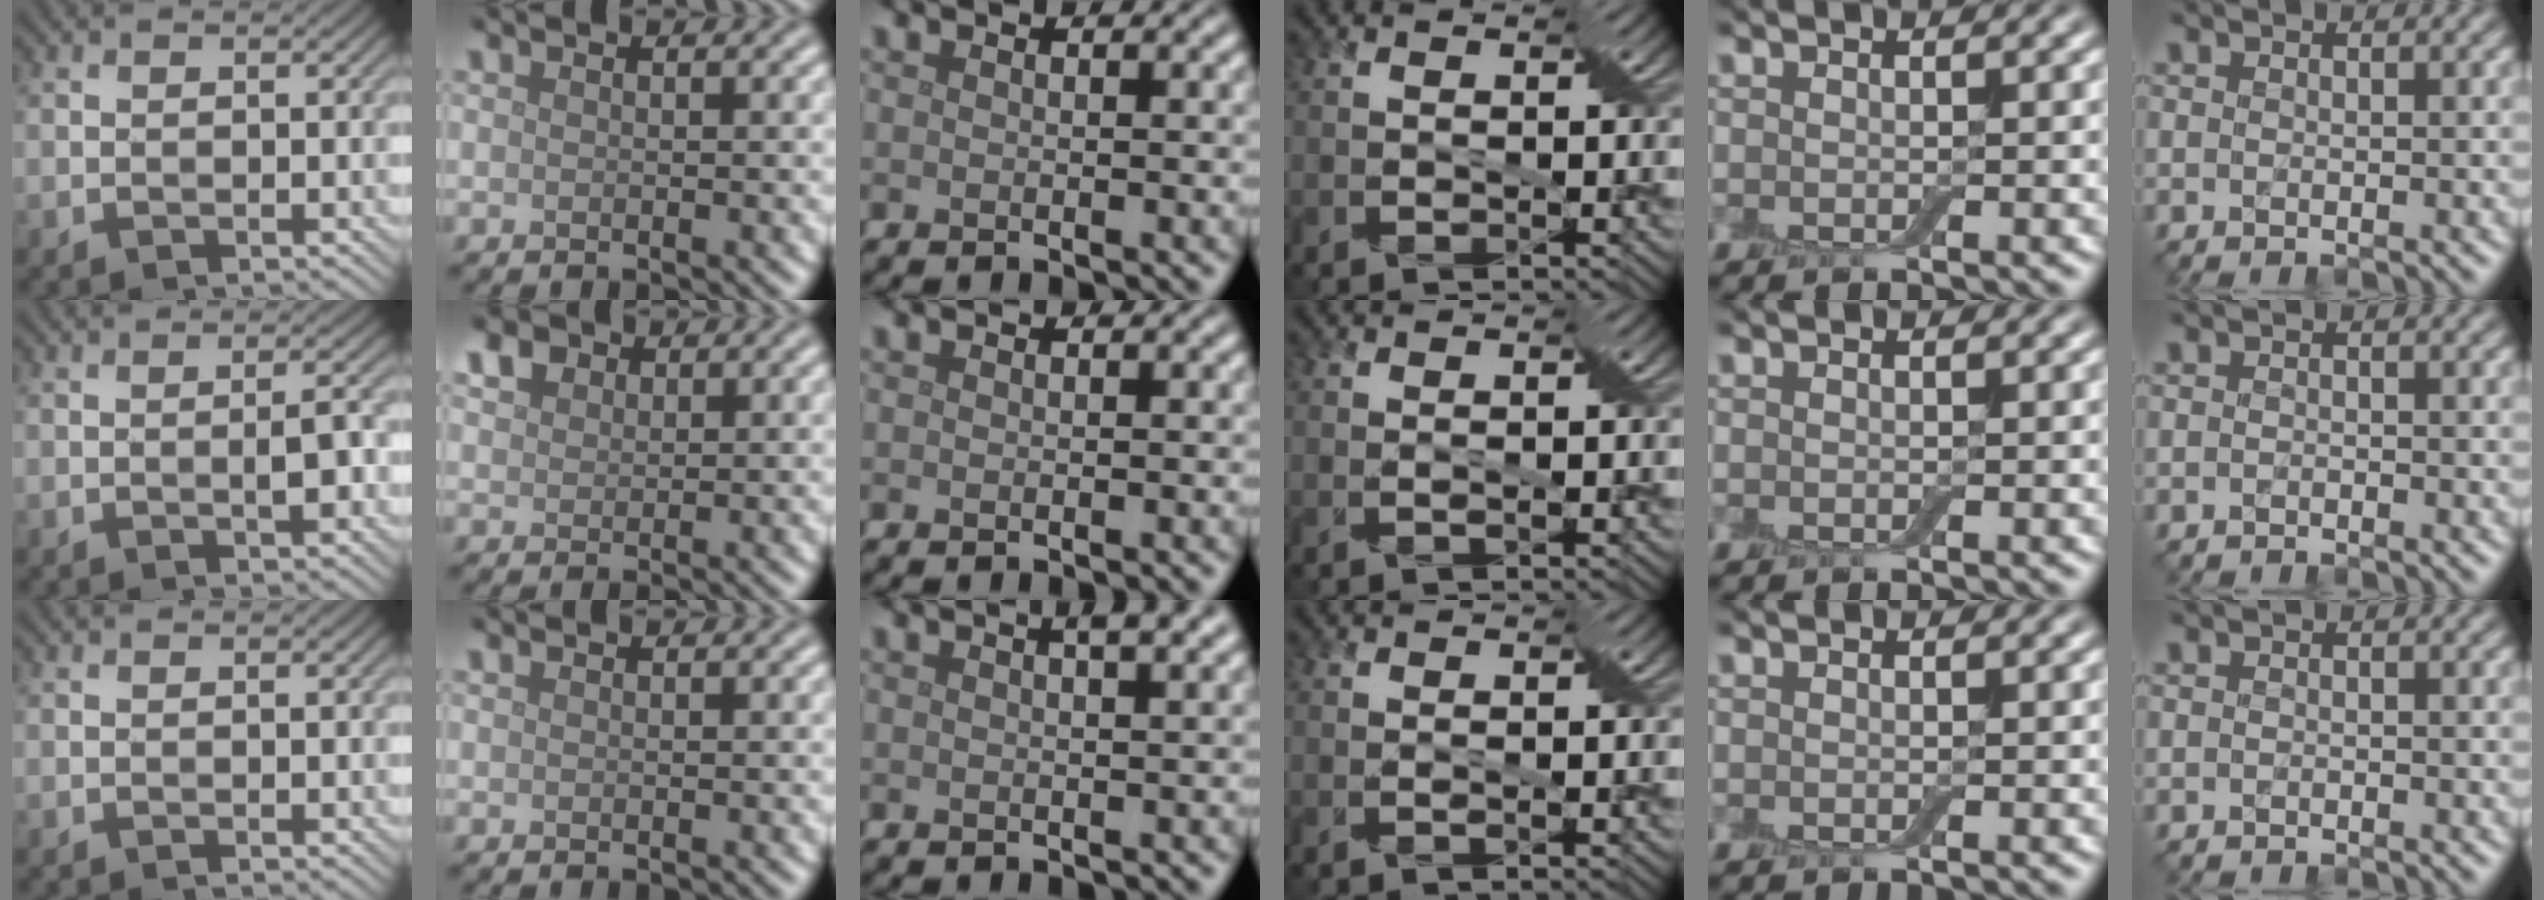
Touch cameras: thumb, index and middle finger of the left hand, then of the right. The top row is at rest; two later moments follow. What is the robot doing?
{"motion": "cut", "object": "cling film"}